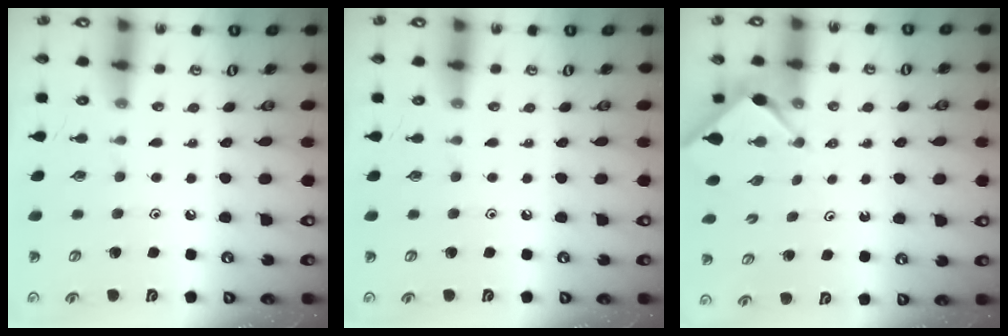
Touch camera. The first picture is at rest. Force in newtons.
{"total": 0.0}
{"total": 3.0, "press": 3.0, "slide": 0.4}